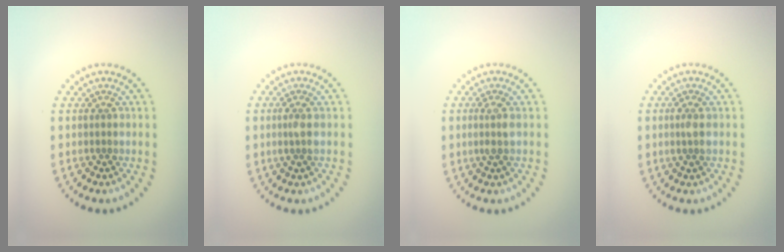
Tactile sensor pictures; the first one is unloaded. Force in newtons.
{"total": 1.3, "press": 1.2, "slide": 0.6}
{"total": 1.5, "press": 1.2, "slide": 0.8}
{"total": 1.4, "press": 1.4, "slide": 0.3}